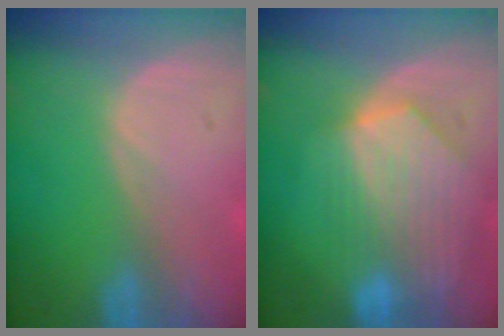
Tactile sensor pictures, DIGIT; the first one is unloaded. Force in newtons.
{"total": 8.6, "press": 7.8, "slide": 3.7}